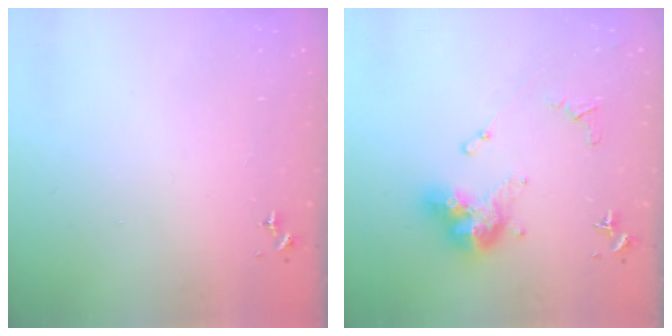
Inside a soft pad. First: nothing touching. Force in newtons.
{"total": 13.6, "press": 13.5, "slide": 1.2}